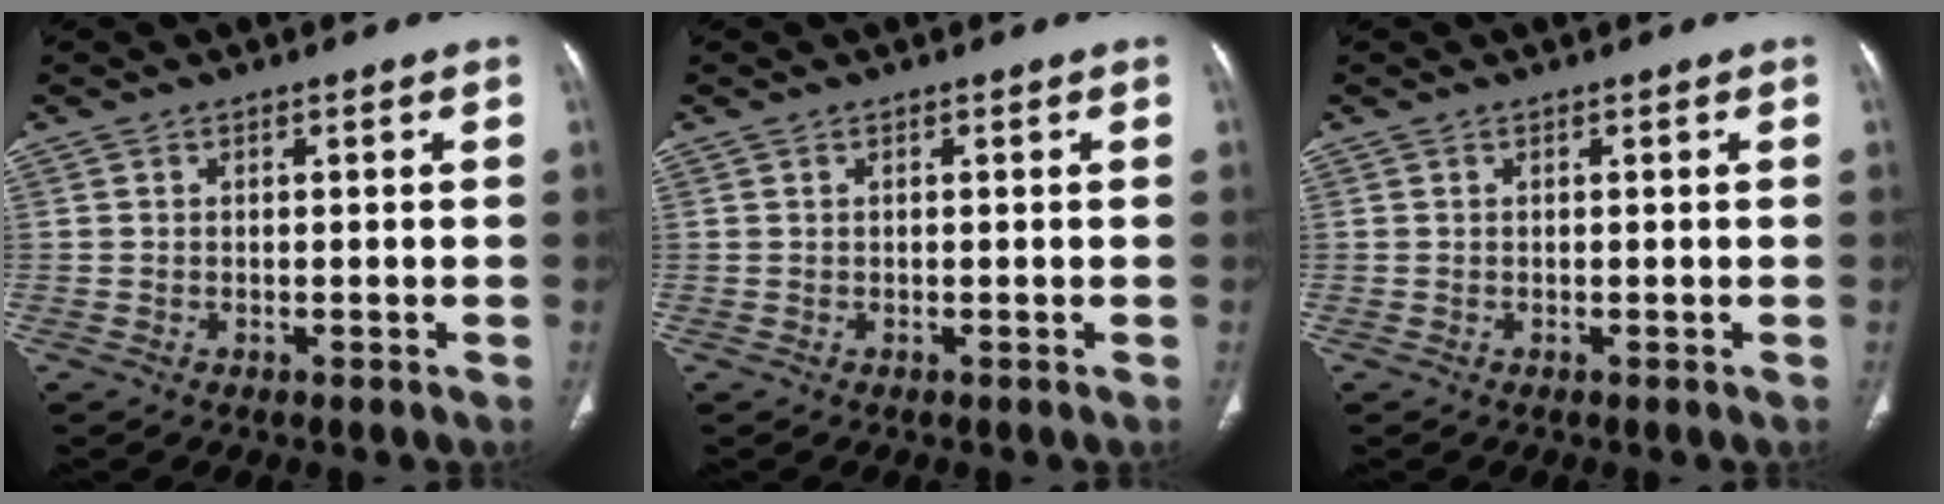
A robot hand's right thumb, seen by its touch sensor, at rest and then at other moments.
{"total": 0.0}
{"total": 0.0}